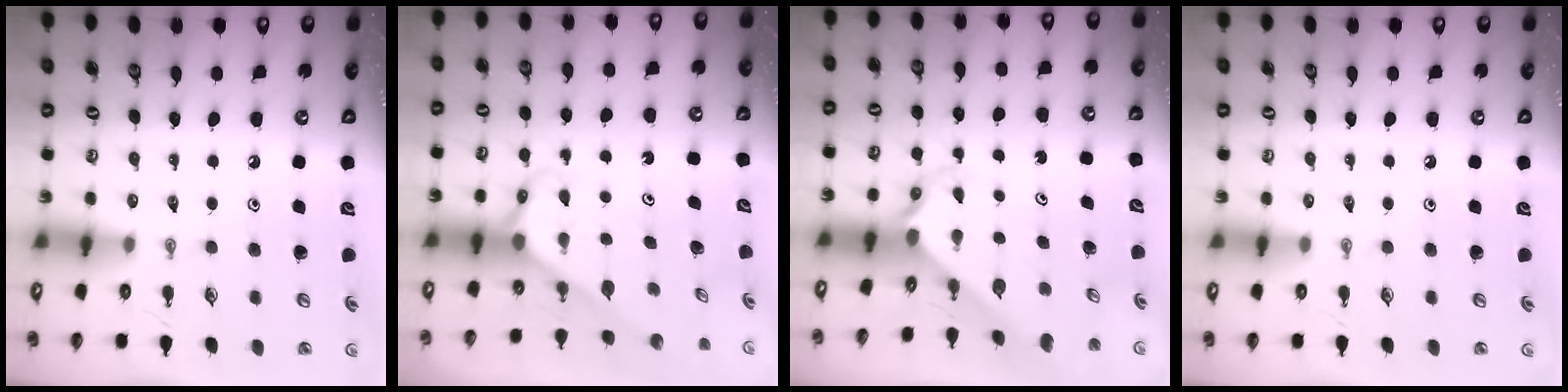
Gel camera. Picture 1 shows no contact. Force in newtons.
{"total": 2.8, "press": 2.8, "slide": 0.1}
{"total": 2.0, "press": 2.0, "slide": 0.2}
{"total": 0.0}